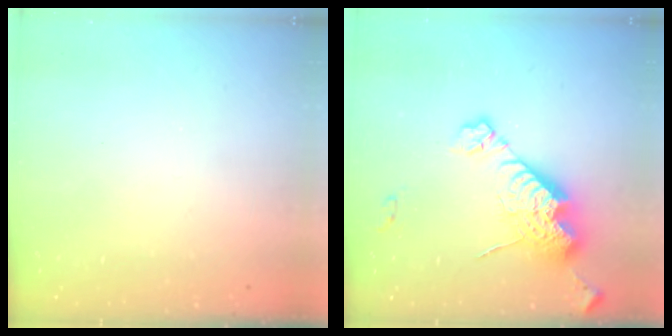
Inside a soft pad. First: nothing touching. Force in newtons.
{"total": 16.6, "press": 16.5, "slide": 1.5}